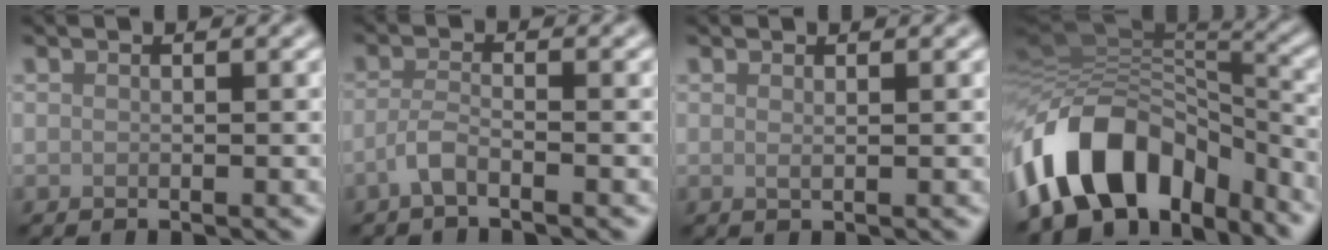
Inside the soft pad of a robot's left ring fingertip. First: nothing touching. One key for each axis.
{"total": 1.8, "fx": -1.2, "fy": 0.4, "fz": 1.4, "tx": -0.029, "ty": 0.002, "tz": -0.031}
{"total": 0.6, "fx": 0.3, "fy": 0.1, "fz": 0.5, "tx": -0.006, "ty": -0.001, "tz": 0.005}
{"total": 12.4, "fx": -7.3, "fy": 7.5, "fz": 6.7, "tx": -0.126, "ty": 0.025, "tz": -0.134}